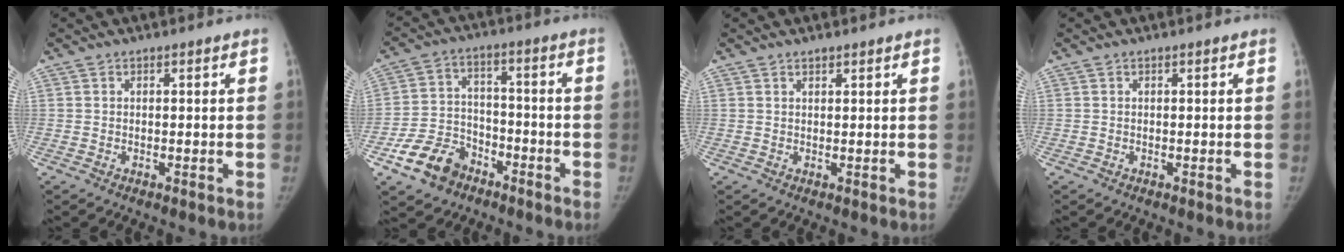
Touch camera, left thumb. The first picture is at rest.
{"total": 10.5, "force": [-6.5, 7.2, 3.9], "torque": [-0.046, 0.043, -0.117]}
{"total": 0.8, "force": [0.7, 0.2, 0.3], "torque": [0.000, -0.003, 0.012]}
{"total": 0.0}